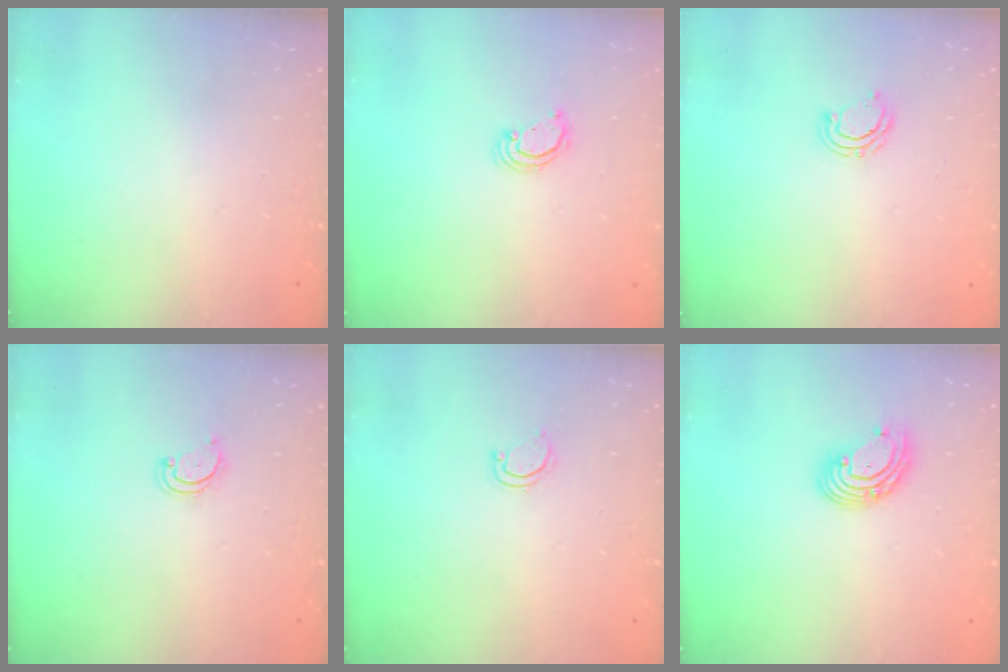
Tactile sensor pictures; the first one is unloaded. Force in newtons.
{"total": 2.2, "press": 2.2, "slide": 0.2}
{"total": 5.6, "press": 5.4, "slide": 1.4}
{"total": 3.6, "press": 3.5, "slide": 0.4}
{"total": 4.1, "press": 4.1, "slide": 0.3}
{"total": 7.3, "press": 7.3, "slide": 0.8}